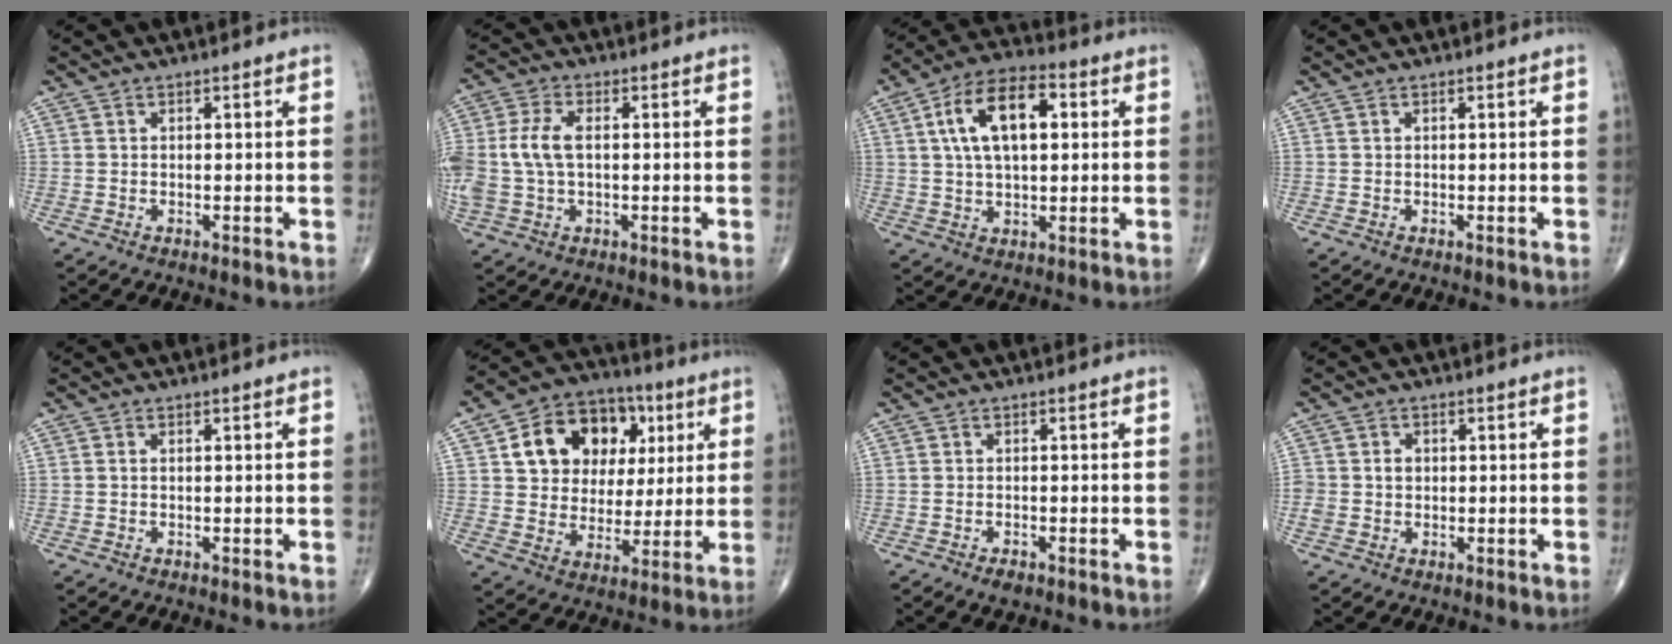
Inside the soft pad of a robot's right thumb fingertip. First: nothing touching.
{"total": 8.7, "force": [0.3, 5.1, 7.0], "torque": [-0.175, 0.016, 0.007]}
{"total": 13.6, "force": [3.1, 6.9, 11.2], "torque": [-0.193, 0.018, 0.050]}
{"total": 0.0}
{"total": 0.0}
{"total": 17.1, "force": [5.2, 13.2, 9.6], "torque": [-0.114, 0.008, 0.087]}
{"total": 1.8, "force": [-1.2, 0.9, 1.0], "torque": [-0.020, 0.003, -0.018]}
{"total": 3.0, "force": [0.1, 2.6, 1.4], "torque": [-0.016, 0.006, 0.004]}